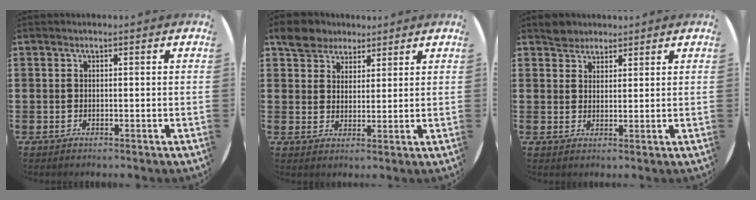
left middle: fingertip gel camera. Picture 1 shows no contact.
{"total": 4.7, "force": [4.0, 2.5, 0.4], "torque": [-0.017, -0.001, 0.076]}
{"total": 2.7, "force": [2.5, 1.1, -0.2], "torque": [0.005, 0.004, 0.049]}